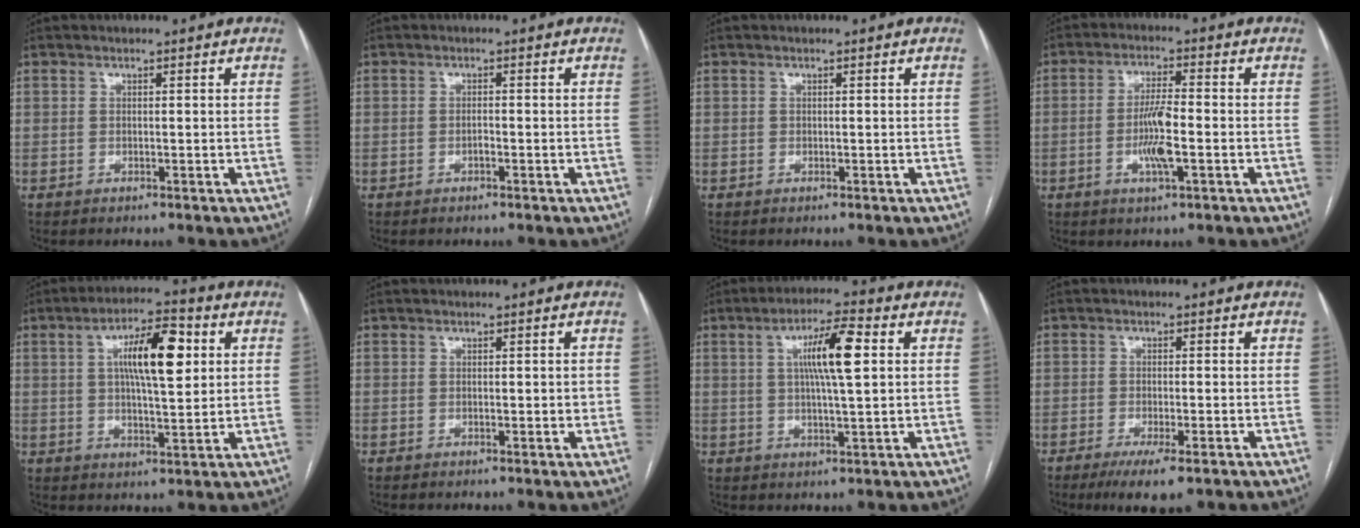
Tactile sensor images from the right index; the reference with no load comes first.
{"total": 0.8, "force": [-0.4, 0.3, 0.7], "torque": [-0.012, 0.001, -0.008]}
{"total": 0.0}
{"total": 6.4, "force": [-1.6, 0.7, 6.1], "torque": [-0.121, -0.003, -0.030]}
{"total": 10.8, "force": [2.8, 2.7, 10.1], "torque": [-0.174, 0.017, 0.045]}
{"total": 1.7, "force": [0.1, 1.0, 1.4], "torque": [-0.017, 0.002, 0.003]}
{"total": 8.7, "force": [2.0, 0.8, 8.4], "torque": [-0.152, 0.010, 0.033]}
{"total": 5.4, "force": [-3.2, 1.0, 4.2], "torque": [-0.071, -0.012, -0.049]}